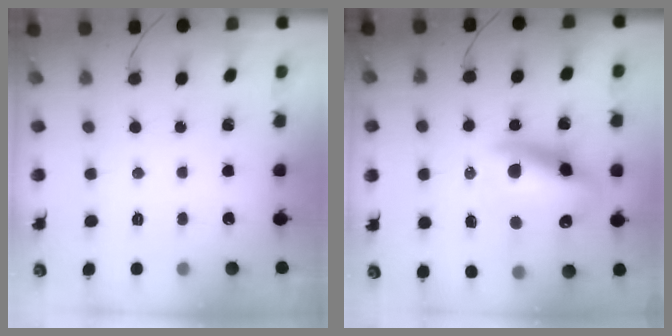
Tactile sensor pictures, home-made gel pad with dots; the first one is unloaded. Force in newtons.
{"total": 15.9, "press": 15.3, "slide": 4.4}